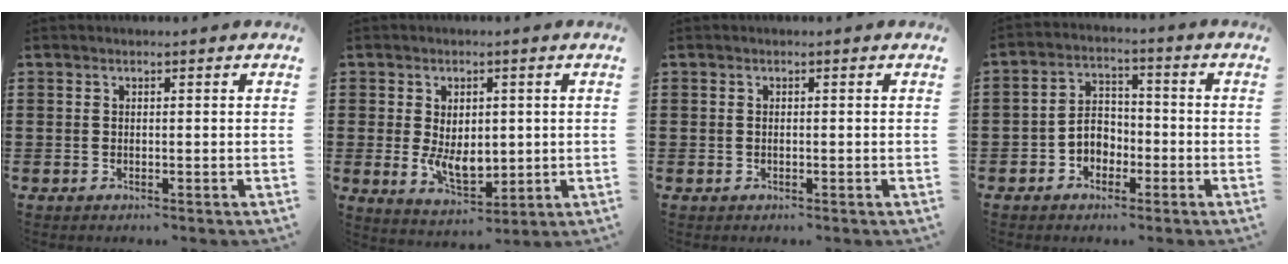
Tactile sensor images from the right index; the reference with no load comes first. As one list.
[{"total": 6.0, "force": [-0.1, 3.9, 4.5], "torque": [-0.075, 0.002, -0.004]}, {"total": 0.0}, {"total": 4.2, "force": [-2.0, 3.0, 2.1], "torque": [-0.047, 0.006, -0.039]}]